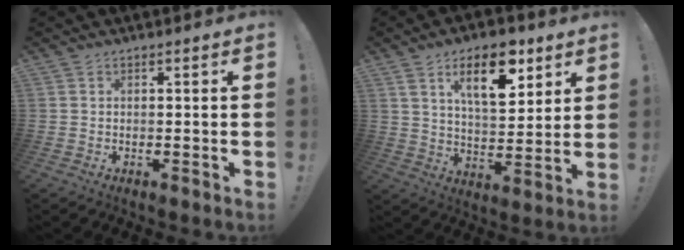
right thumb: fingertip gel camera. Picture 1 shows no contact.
{"total": 15.2, "force": [8.3, 6.5, 11.0], "torque": [-0.166, -0.027, 0.137]}